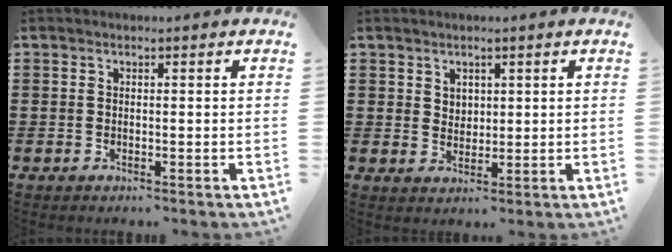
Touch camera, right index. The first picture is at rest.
{"total": 2.3, "force": [1.4, 1.8, 0.4], "torque": [-0.014, 0.008, 0.026]}